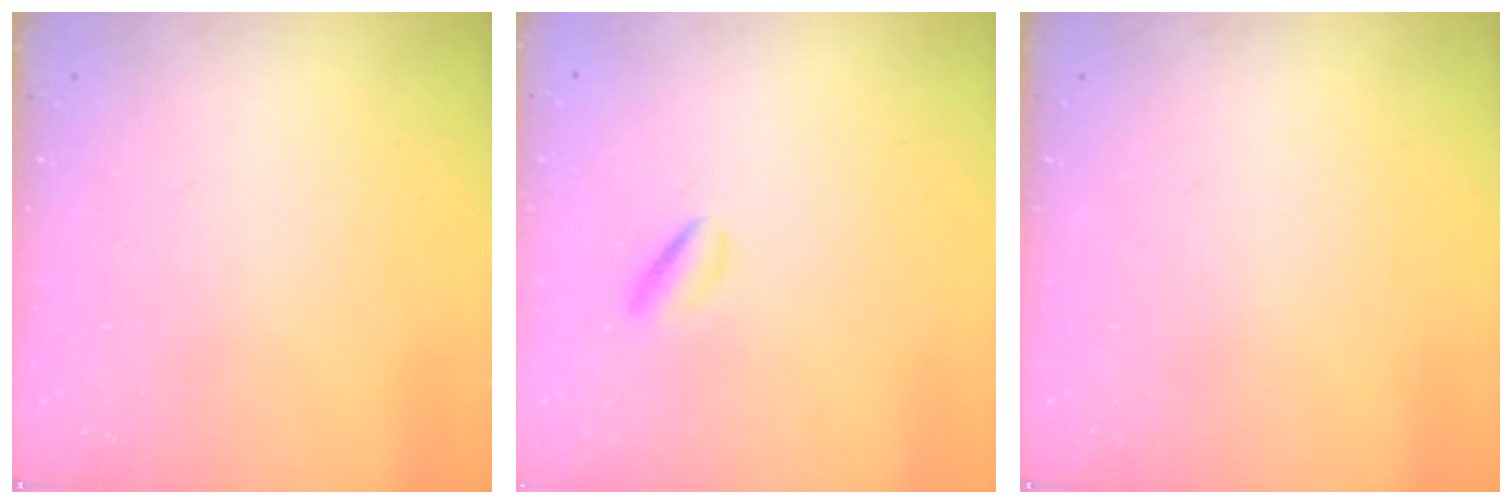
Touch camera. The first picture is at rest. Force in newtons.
{"total": 2.0, "press": 1.9, "slide": 0.5}
{"total": 0.0}